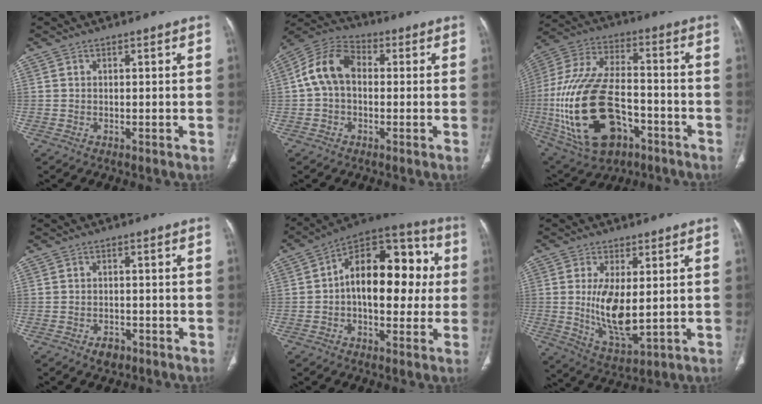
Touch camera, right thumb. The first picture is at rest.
{"total": 10.1, "force": [0.5, 7.1, 7.2], "torque": [-0.132, 0.031, -0.002]}
{"total": 26.3, "force": [-7.8, 14.8, 20.3], "torque": [-0.445, 0.018, -0.121]}
{"total": 2.7, "force": [-1.7, 1.7, 1.3], "torque": [-0.017, 0.009, -0.022]}
{"total": 20.5, "force": [1.2, 11.8, 16.7], "torque": [-0.210, 0.042, 0.011]}
{"total": 10.5, "force": [0.5, 4.3, 9.5], "torque": [-0.176, -0.026, 0.023]}